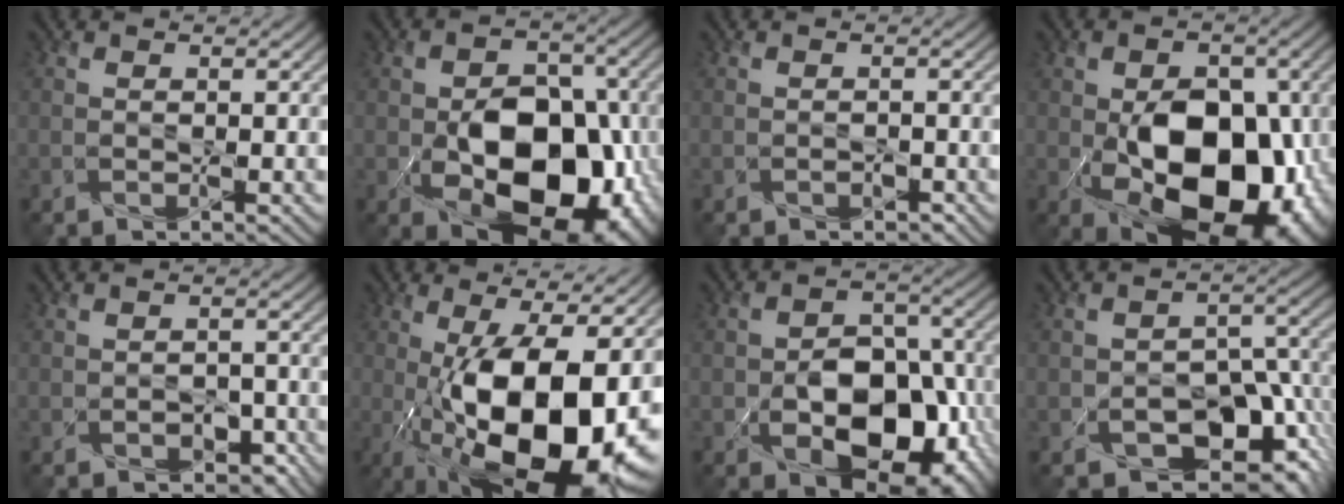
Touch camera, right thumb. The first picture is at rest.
{"total": 14.7, "force": [-4.4, 9.5, 10.4], "torque": [-0.141, -0.031, -0.056]}
{"total": 0.9, "force": [-0.7, 0.5, 0.2], "torque": [-0.005, -0.001, -0.011]}
{"total": 16.0, "force": [-3.7, 10.2, 11.7], "torque": [-0.156, -0.032, -0.040]}
{"total": 2.7, "force": [-1.6, 1.8, 1.2], "torque": [-0.021, -0.005, -0.019]}
{"total": 19.3, "force": [-3.8, 8.1, 17.1], "torque": [-0.292, -0.019, -0.053]}
{"total": 12.5, "force": [-4.6, 8.2, 8.3], "torque": [-0.124, -0.020, -0.066]}
{"total": 11.5, "force": [-5.7, 7.2, 7.0], "torque": [-0.096, -0.020, -0.083]}